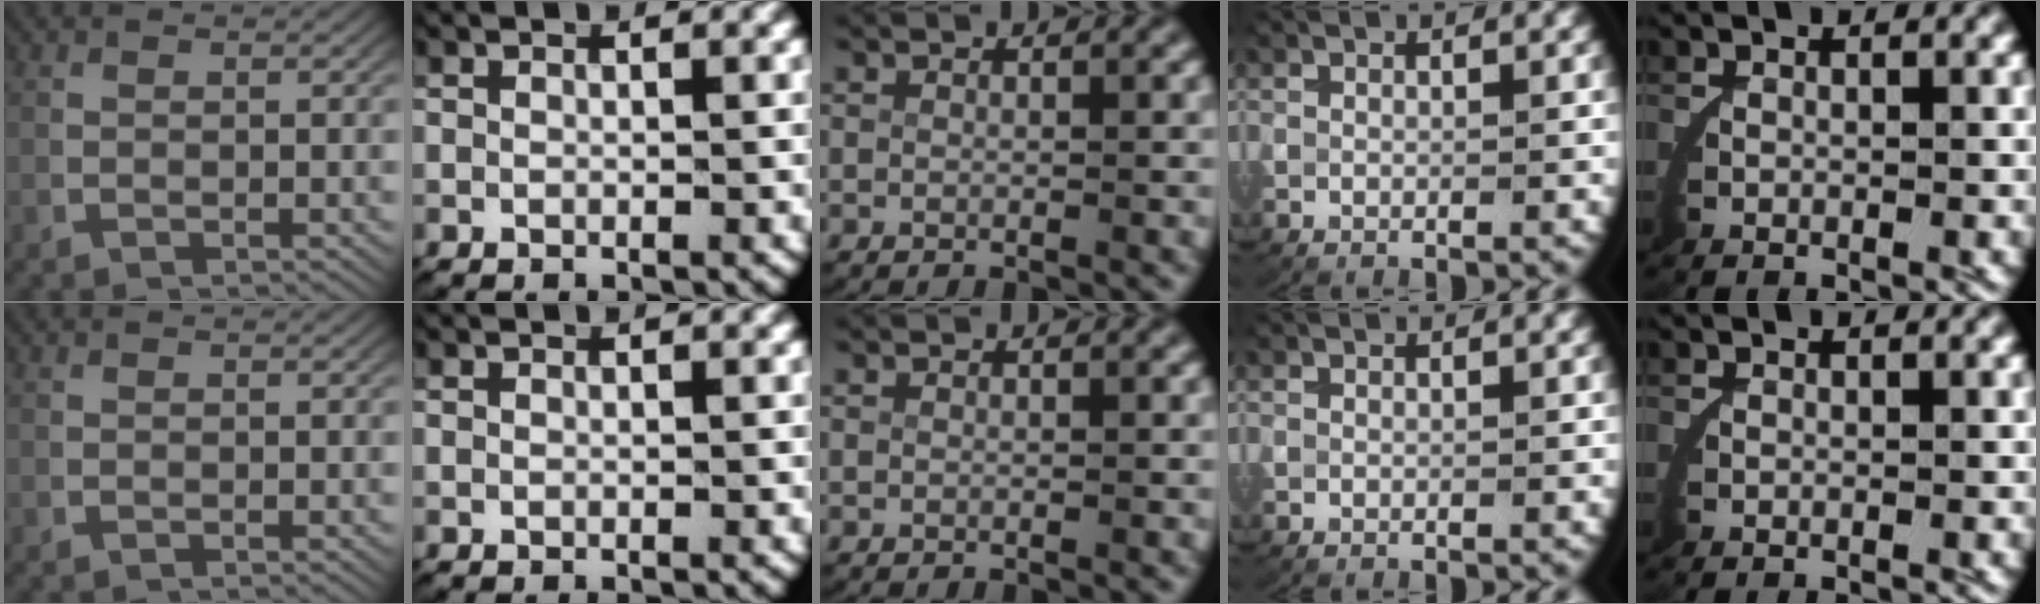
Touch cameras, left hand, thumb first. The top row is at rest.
{}